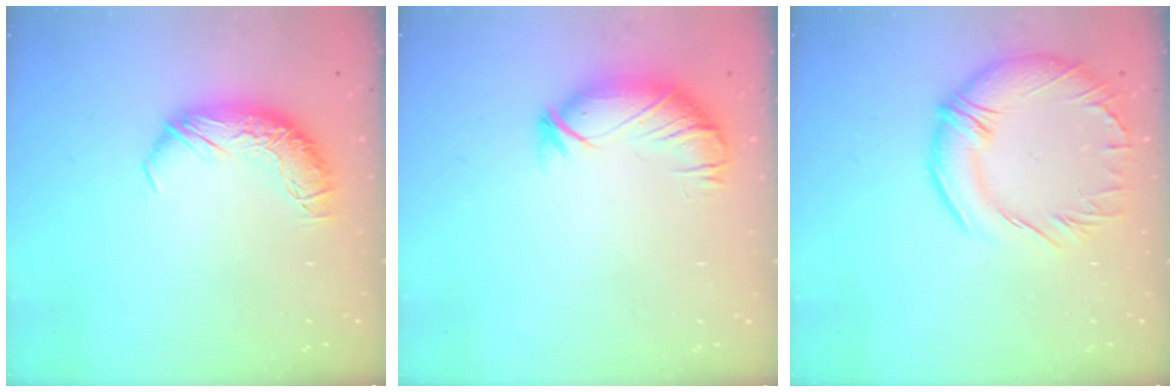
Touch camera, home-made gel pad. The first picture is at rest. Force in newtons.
{"total": 3.3, "press": 3.0, "slide": 1.5}
{"total": 7.3, "press": 6.5, "slide": 3.4}